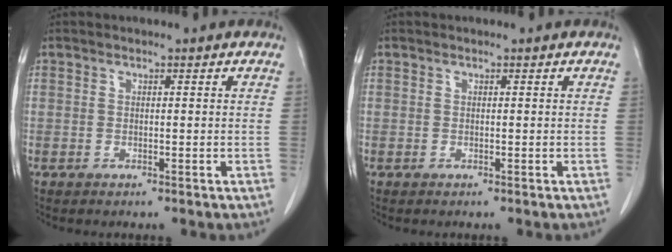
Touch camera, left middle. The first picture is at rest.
{"total": 0.0}